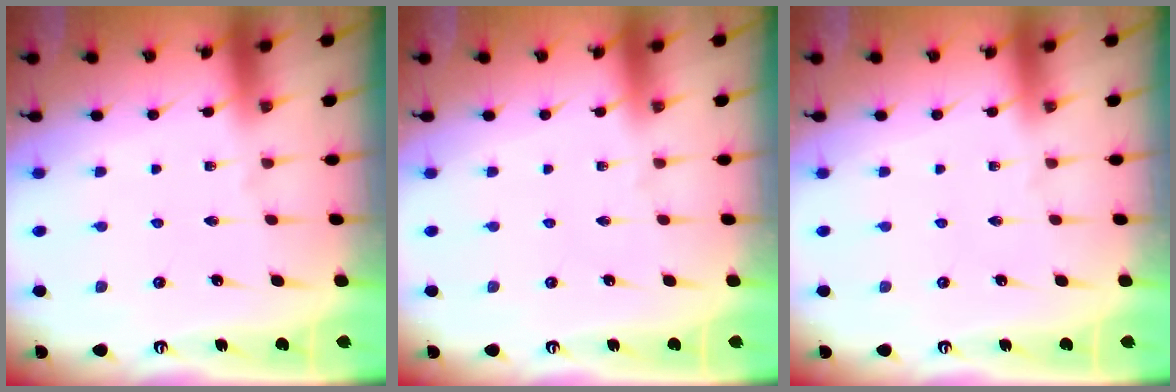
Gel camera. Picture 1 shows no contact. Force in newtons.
{"total": 0.0}
{"total": 0.0}